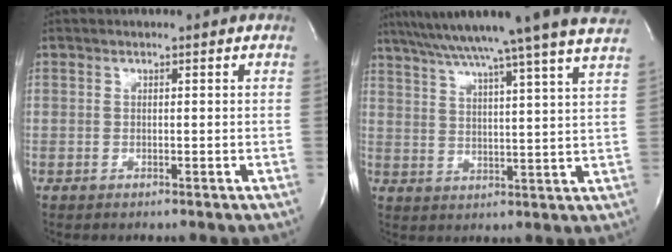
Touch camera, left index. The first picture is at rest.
{"total": 23.6, "force": [20.1, -1.8, 12.3], "torque": [-0.214, -0.018, 0.271]}